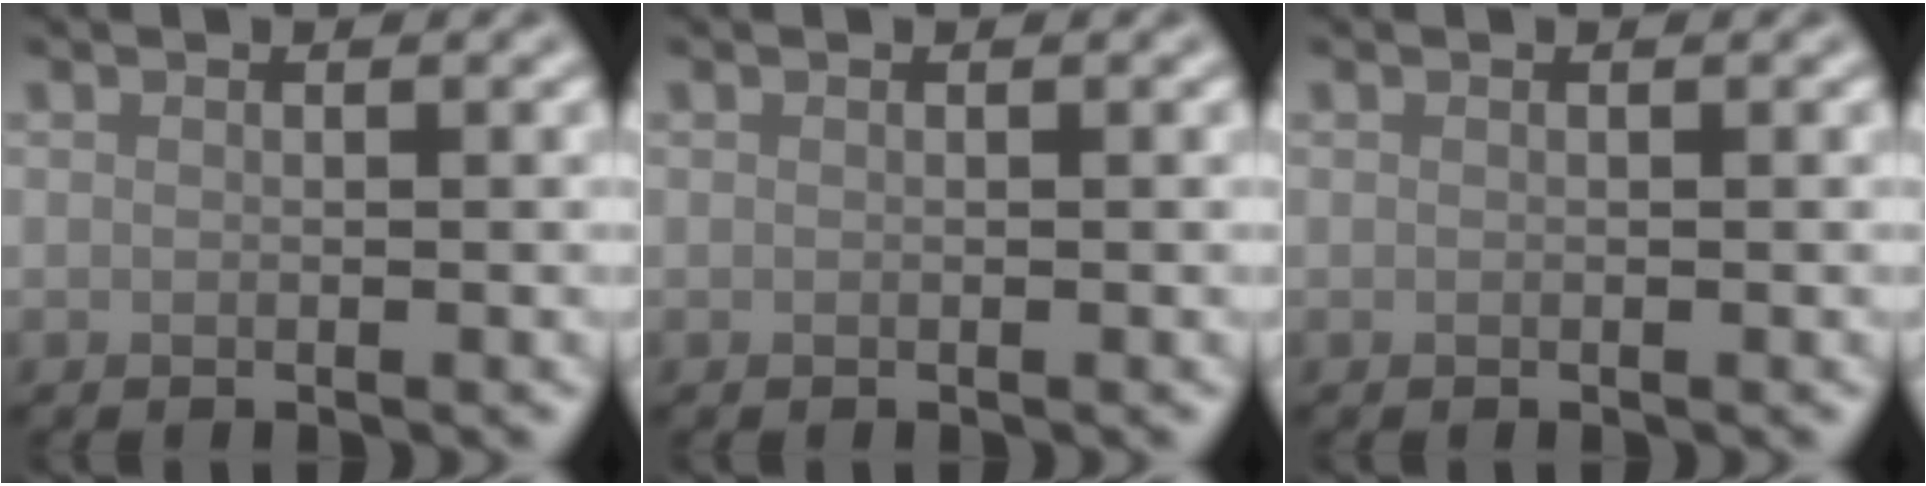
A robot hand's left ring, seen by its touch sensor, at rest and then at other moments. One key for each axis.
{"total": 0.0}
{"total": 0.0}